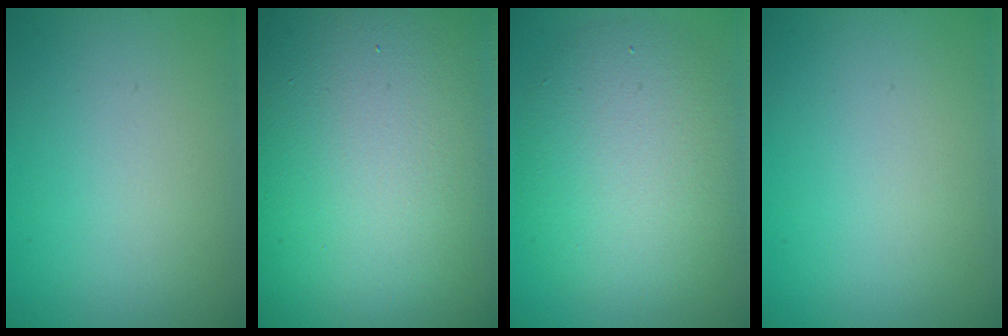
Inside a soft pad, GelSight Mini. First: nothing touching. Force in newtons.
{"total": 24.9, "press": 24.8, "slide": 1.4}
{"total": 7.5, "press": 7.5, "slide": 0.3}
{"total": 0.0}